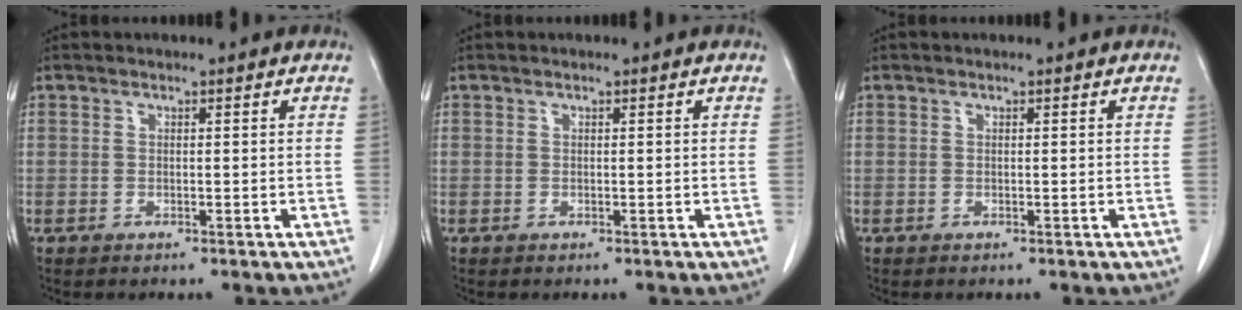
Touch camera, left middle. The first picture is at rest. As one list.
[{"total": 0.0}, {"total": 0.0}]